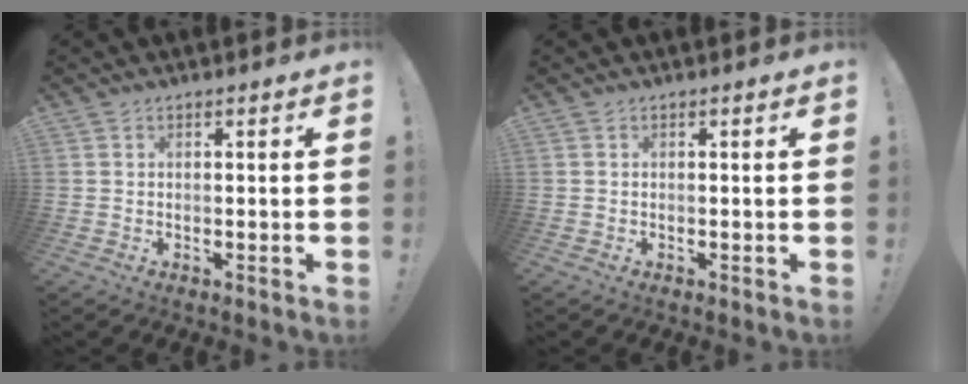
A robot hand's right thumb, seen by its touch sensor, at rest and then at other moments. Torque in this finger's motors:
{"motor_torque": [-0.04, -0.04, -0.11, 0.07, -0.06]}